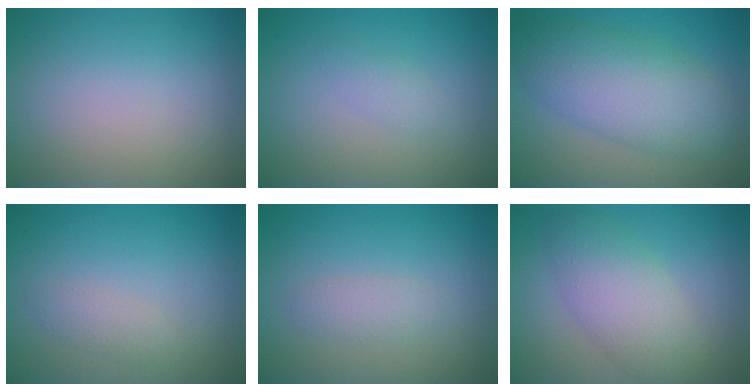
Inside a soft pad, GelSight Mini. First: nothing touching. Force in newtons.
{"total": 1.1, "press": 1.1, "slide": 0.0}
{"total": 5.5, "press": 5.5, "slide": 0.3}
{"total": 1.2, "press": 1.2, "slide": 0.0}
{"total": 1.4, "press": 1.4, "slide": 0.1}
{"total": 4.6, "press": 4.6, "slide": 0.0}